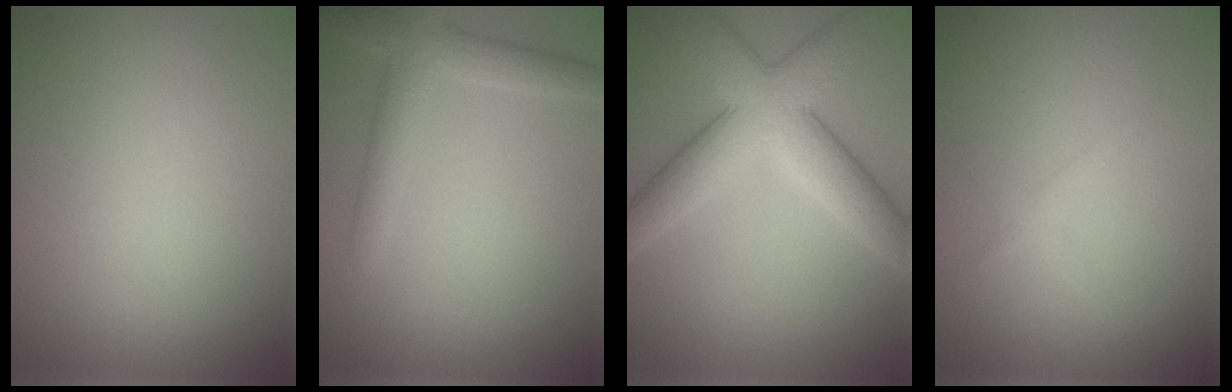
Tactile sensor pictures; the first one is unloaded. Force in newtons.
{"total": 3.5, "press": 3.5, "slide": 0.2}
{"total": 7.7, "press": 7.7, "slide": 0.1}
{"total": 1.1, "press": 1.1, "slide": 0.0}